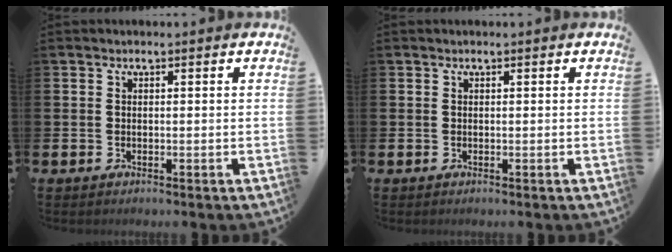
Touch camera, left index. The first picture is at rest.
{"total": 0.0}